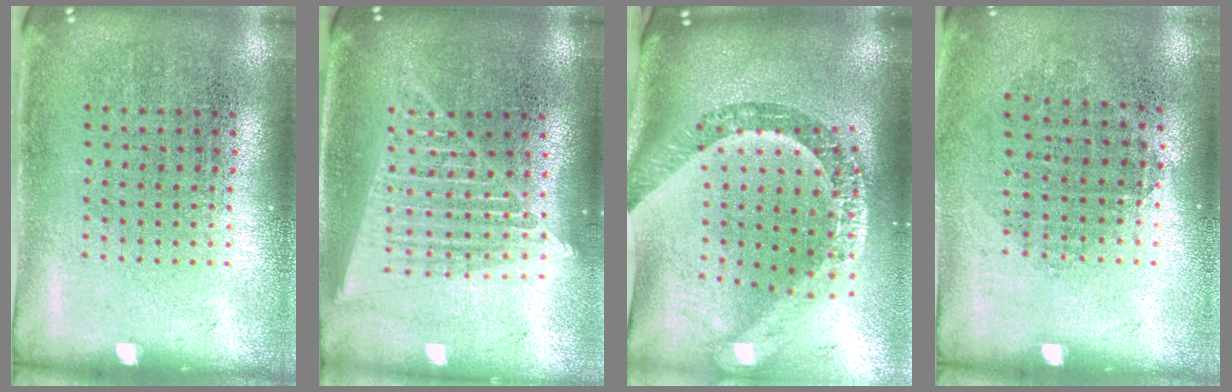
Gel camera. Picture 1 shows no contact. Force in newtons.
{"total": 1.8, "press": 1.6, "slide": 0.8}
{"total": 3.5, "press": 2.5, "slide": 2.5}
{"total": 0.8, "press": 0.8, "slide": 0.3}